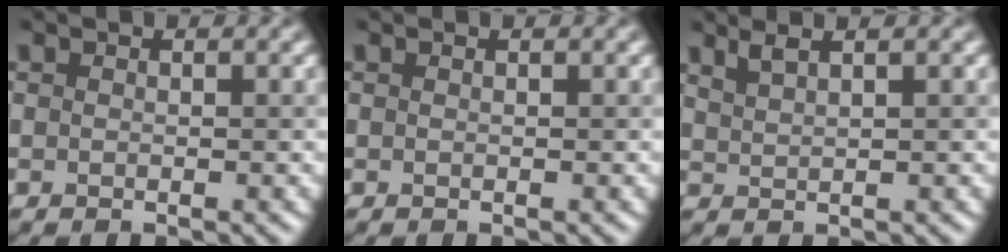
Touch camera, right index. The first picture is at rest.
{"total": 0.0}
{"total": 2.2, "force": [1.7, 0.6, 1.3], "torque": [-0.014, 0.010, 0.026]}